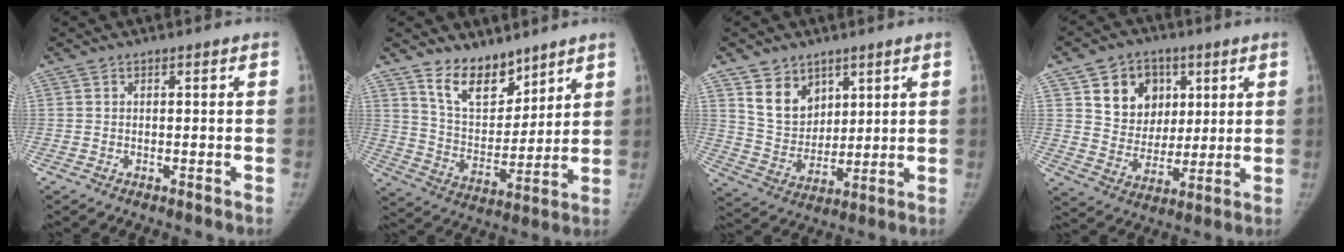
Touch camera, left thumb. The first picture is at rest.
{"total": 11.6, "force": [8.6, 5.9, 5.0], "torque": [-0.049, -0.070, 0.165]}
{"total": 9.8, "force": [5.6, 7.1, 3.8], "torque": [-0.035, -0.043, 0.116]}
{"total": 12.8, "force": [5.1, 10.5, 5.2], "torque": [-0.039, -0.017, 0.091]}